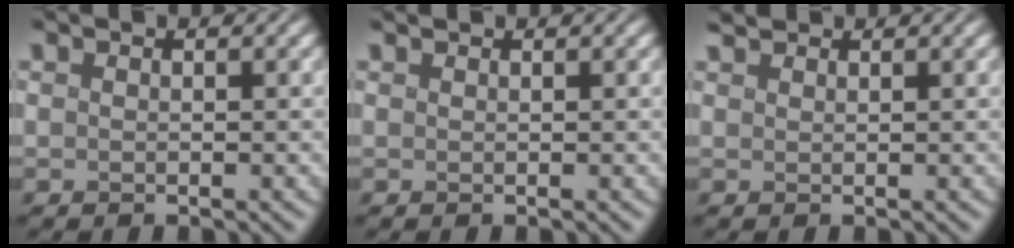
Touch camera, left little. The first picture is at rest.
{"total": 0.5, "force": [0.5, 0.1, 0.0], "torque": [0.000, 0.003, 0.005]}
{"total": 2.3, "force": [2.0, 0.8, 0.8], "torque": [-0.008, 0.015, 0.017]}